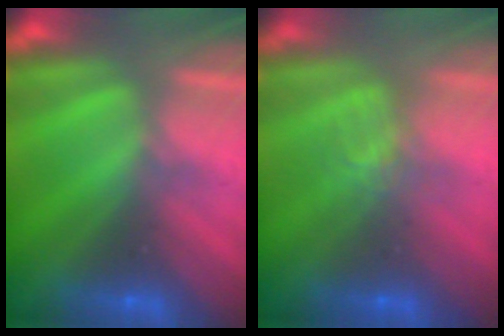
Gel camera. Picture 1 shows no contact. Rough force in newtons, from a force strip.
{"total": 1.2}